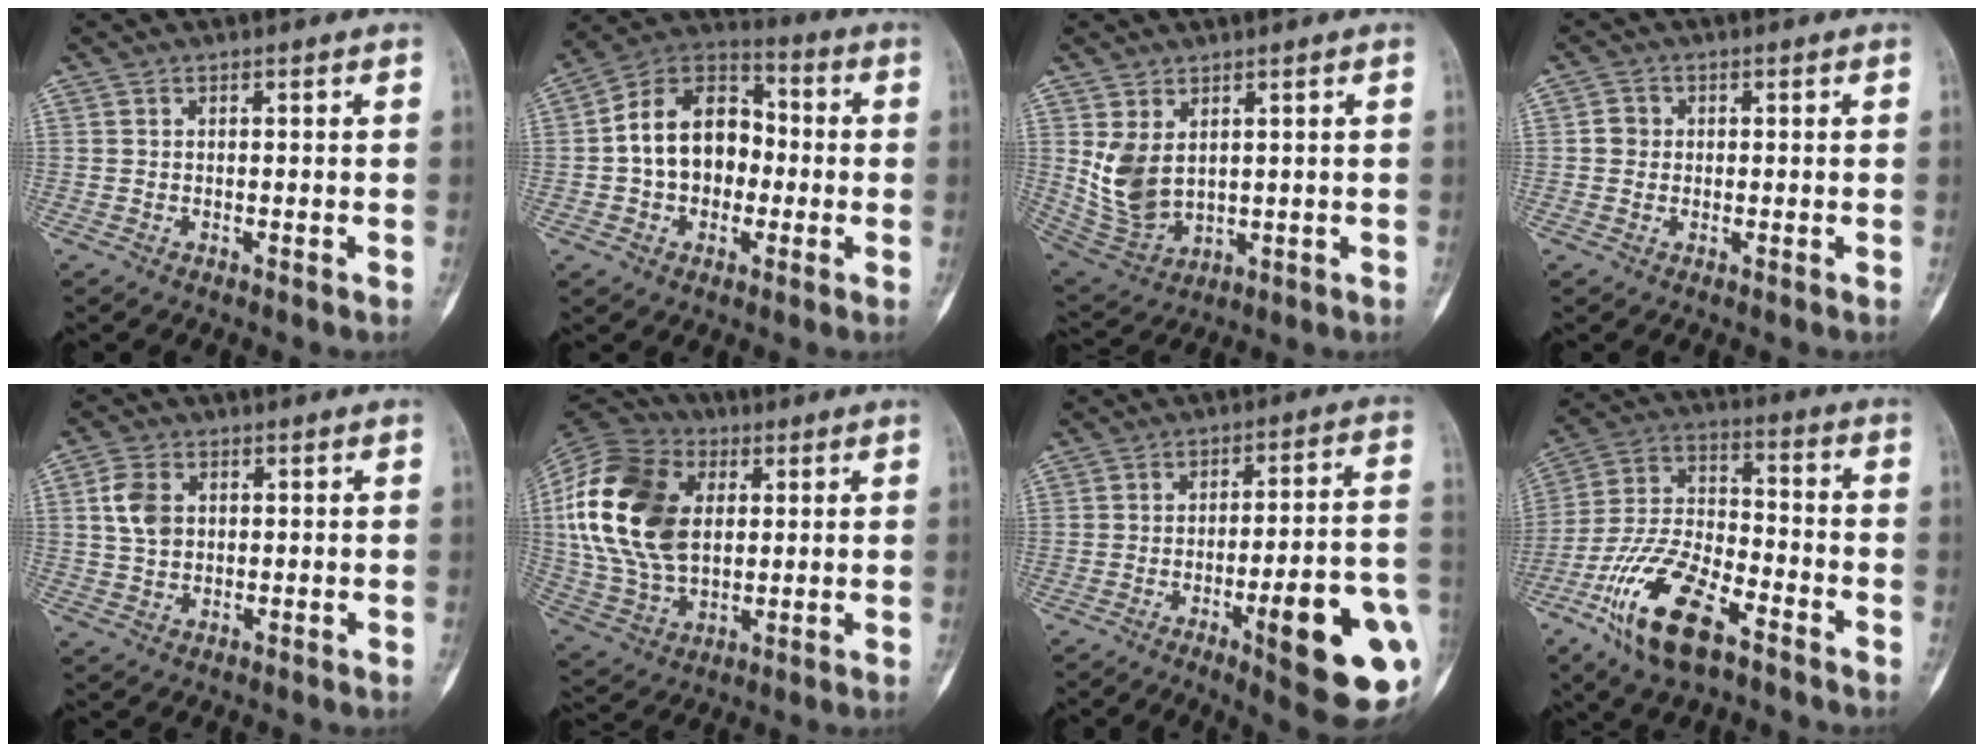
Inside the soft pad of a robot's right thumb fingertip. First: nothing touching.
{"total": 15.2, "force": [-0.6, 11.2, 10.2], "torque": [-0.138, 0.039, -0.020]}
{"total": 8.9, "force": [2.1, 5.8, 6.4], "torque": [-0.122, -0.018, 0.067]}
{"total": 2.2, "force": [0.0, 2.1, 0.7], "torque": [0.000, 0.006, -0.002]}
{"total": 5.8, "force": [1.2, 4.2, 3.8], "torque": [-0.070, 0.000, 0.021]}
{"total": 24.1, "force": [4.4, 16.3, 17.1], "torque": [-0.343, 0.000, 0.081]}
{"total": 20.1, "force": [-6.4, 4.4, 18.5], "torque": [-0.202, 0.018, -0.074]}
{"total": 17.8, "force": [-9.8, 7.5, 12.7], "torque": [-0.245, 0.051, -0.186]}